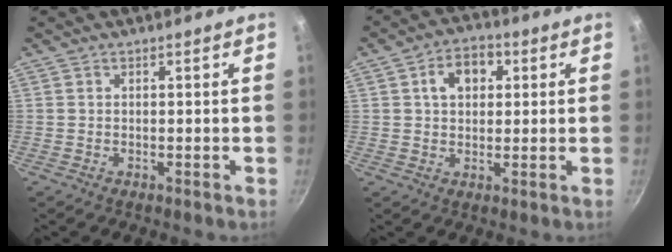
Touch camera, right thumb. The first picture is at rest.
{"total": 7.4, "force": [2.1, 5.3, 4.7], "torque": [-0.044, 0.008, 0.024]}